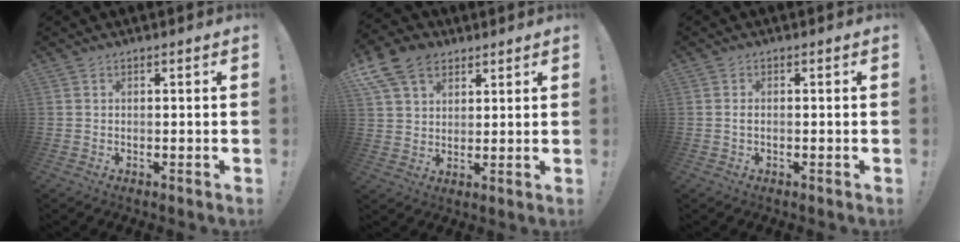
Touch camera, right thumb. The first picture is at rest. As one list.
[{"total": 12.3, "force": [6.7, 8.6, 5.7], "torque": [-0.093, -0.024, 0.133]}, {"total": 1.1, "force": [-0.5, 0.4, 0.9], "torque": [-0.024, 0.006, -0.007]}]